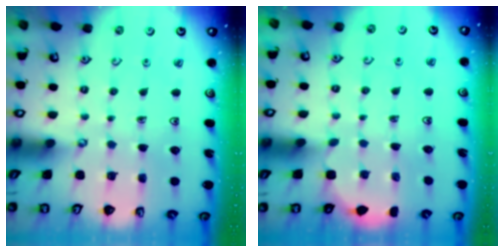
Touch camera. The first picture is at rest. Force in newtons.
{"total": 3.3, "press": 2.9, "slide": 1.5}